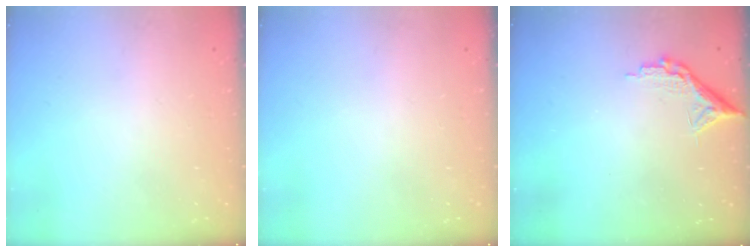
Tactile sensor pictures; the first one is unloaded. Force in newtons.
{"total": 0.0}
{"total": 8.7, "press": 8.6, "slide": 0.5}